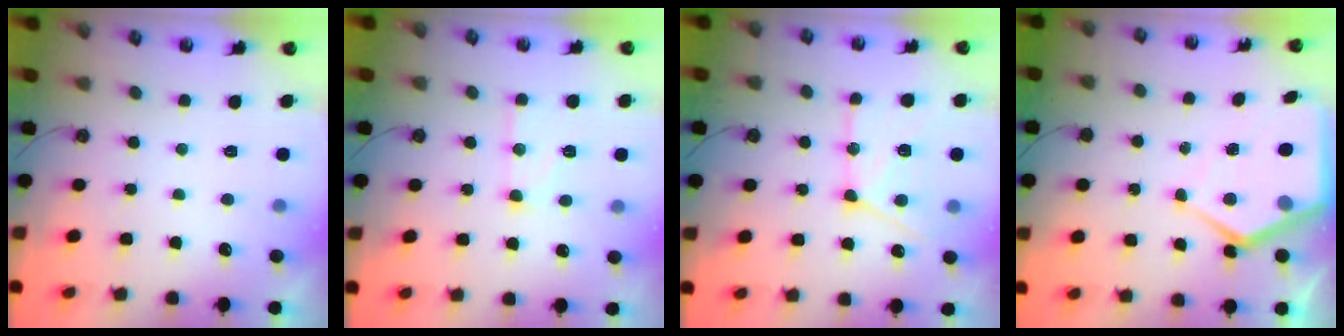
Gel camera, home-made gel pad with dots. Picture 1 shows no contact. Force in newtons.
{"total": 10.0, "press": 10.0, "slide": 0.6}
{"total": 16.5, "press": 16.4, "slide": 1.7}
{"total": 10.1, "press": 10.0, "slide": 1.0}